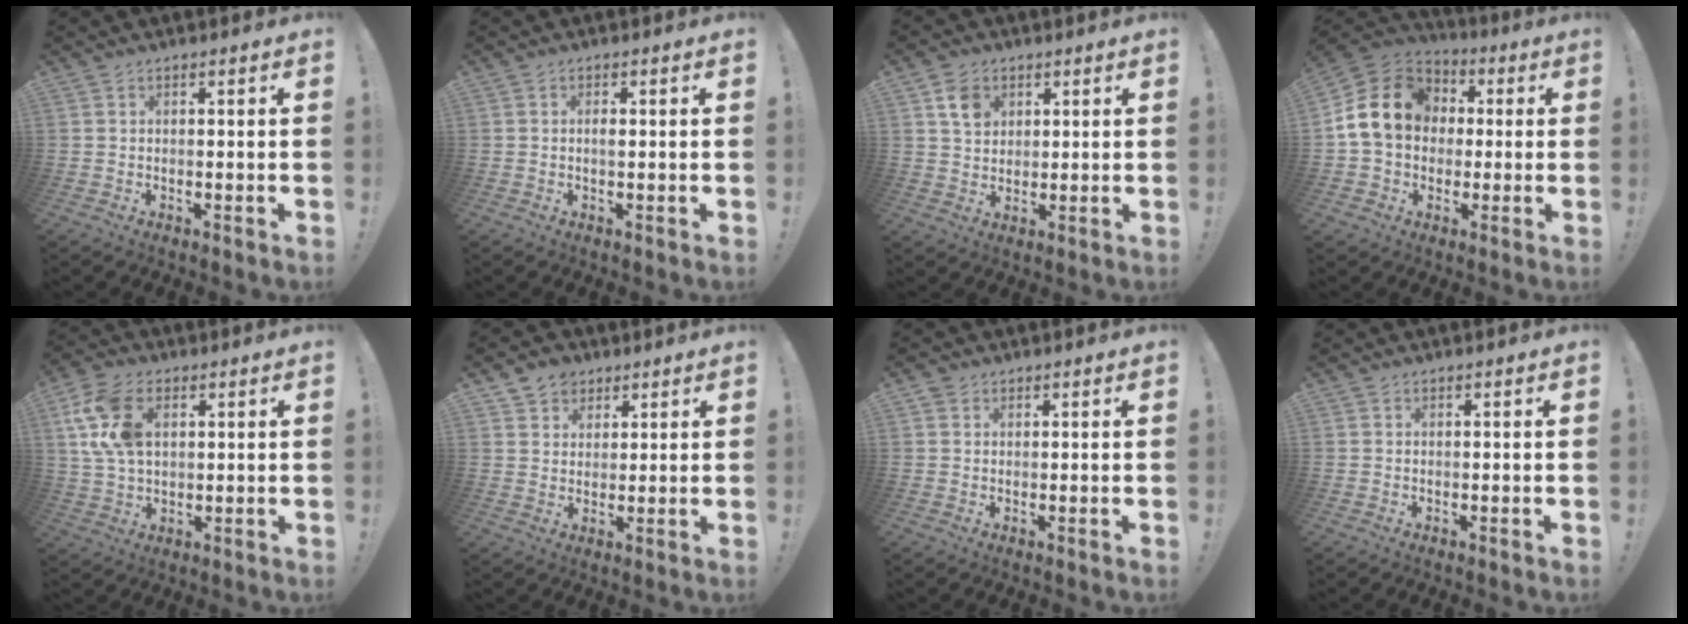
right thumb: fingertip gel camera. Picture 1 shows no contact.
{"total": 1.1, "force": [-0.2, 0.4, 1.1], "torque": [-0.015, 0.001, -0.006]}
{"total": 7.1, "force": [3.5, 5.6, 2.8], "torque": [-0.033, -0.012, 0.065]}
{"total": 16.9, "force": [2.6, 13.6, 9.7], "torque": [-0.156, 0.015, 0.054]}
{"total": 13.6, "force": [4.0, 8.7, 9.6], "torque": [-0.191, 0.002, 0.078]}
{"total": 5.2, "force": [2.9, 4.3, 0.6], "torque": [-0.006, -0.018, 0.055]}
{"total": 0.9, "force": [0.6, 0.7, 0.1], "torque": [-0.001, 0.000, 0.012]}
{"total": 0.0}